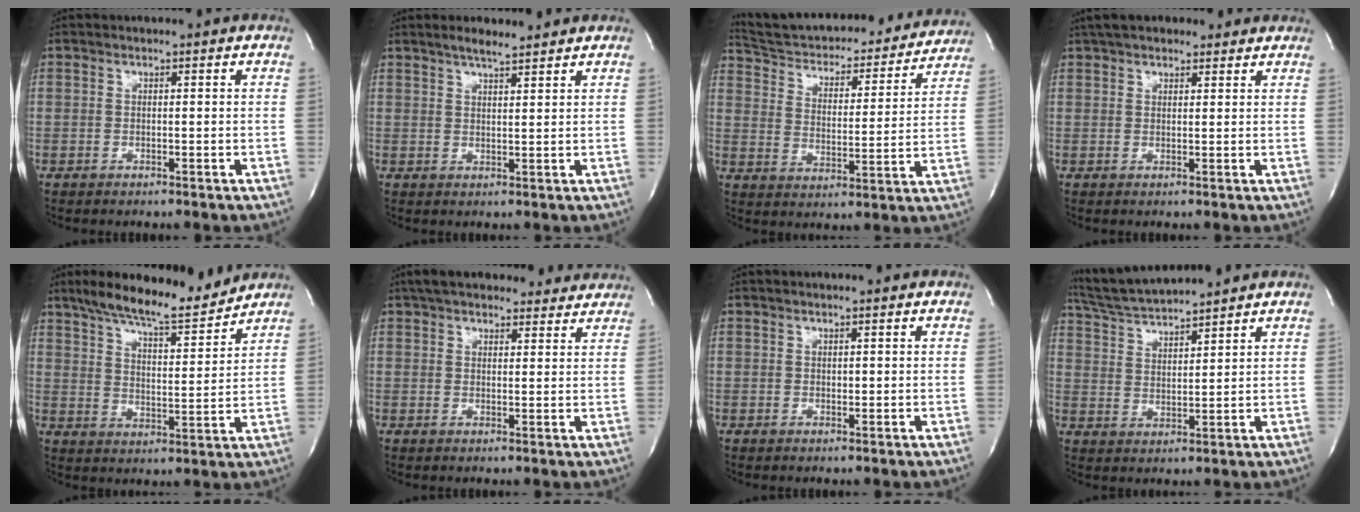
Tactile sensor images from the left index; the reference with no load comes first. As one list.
[{"total": 4.2, "force": [3.7, 0.5, 2.0], "torque": [-0.037, 0.012, 0.064]}, {"total": 22.4, "force": [20.8, 5.4, 6.5], "torque": [-0.096, -0.012, 0.284]}, {"total": 9.2, "force": [7.7, 3.3, 4.0], "torque": [-0.055, 0.037, 0.113]}, {"total": 12.4, "force": [11.0, 1.5, 5.5], "torque": [-0.091, -0.007, 0.179]}, {"total": 16.2, "force": [14.3, 4.6, 5.8], "torque": [-0.076, 0.037, 0.190]}, {"total": 0.6, "force": [0.4, 0.2, 0.4], "torque": [-0.004, -0.001, 0.006]}, {"total": 9.6, "force": [9.1, -0.5, 3.1], "torque": [-0.067, 0.023, 0.171]}]